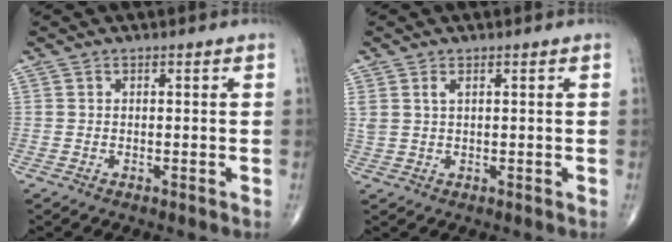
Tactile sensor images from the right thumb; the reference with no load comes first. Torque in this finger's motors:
{"motor_torque": [-0.14, 0.13, 0.32, 0.17, 0.01]}